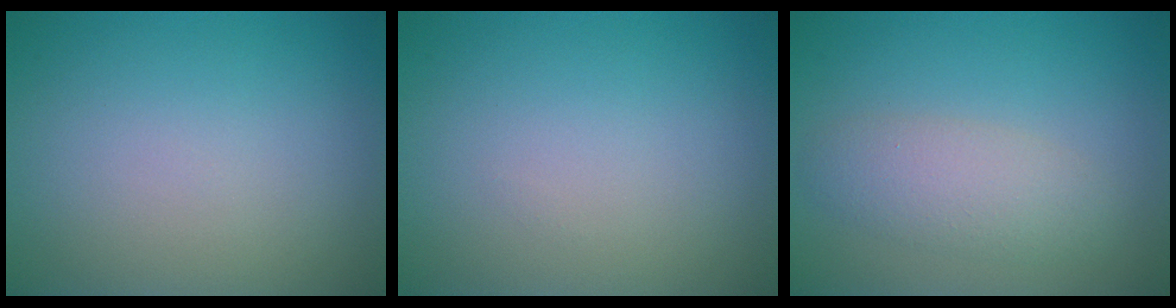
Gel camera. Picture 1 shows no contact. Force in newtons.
{"total": 0.0}
{"total": 3.0, "press": 3.0, "slide": 0.2}